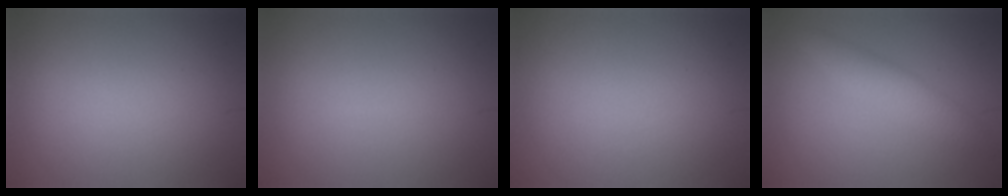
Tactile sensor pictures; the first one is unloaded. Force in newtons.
{"total": 0.0}
{"total": 0.0}
{"total": 2.8, "press": 2.8, "slide": 0.0}